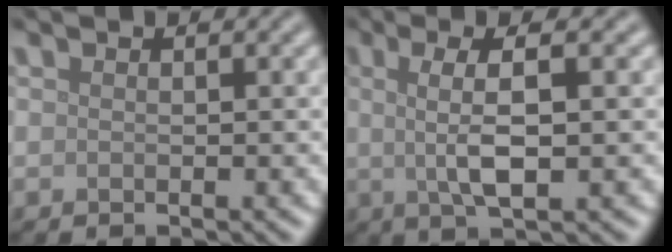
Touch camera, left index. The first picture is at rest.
{"total": 5.0, "force": [0.6, 1.2, 4.9], "torque": [-0.087, 0.006, 0.010]}